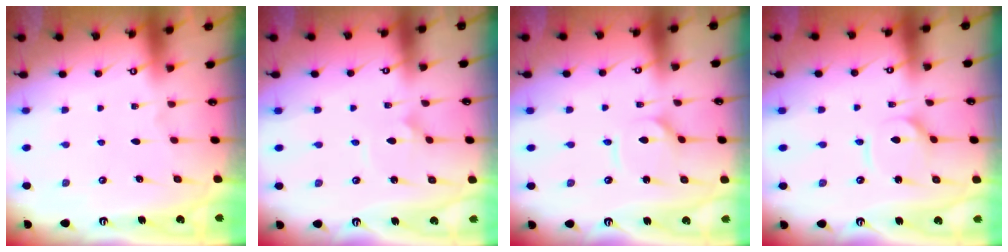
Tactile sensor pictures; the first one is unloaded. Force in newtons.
{"total": 1.7, "press": 1.7, "slide": 0.1}
{"total": 2.9, "press": 2.9, "slide": 0.4}
{"total": 3.8, "press": 3.8, "slide": 0.5}